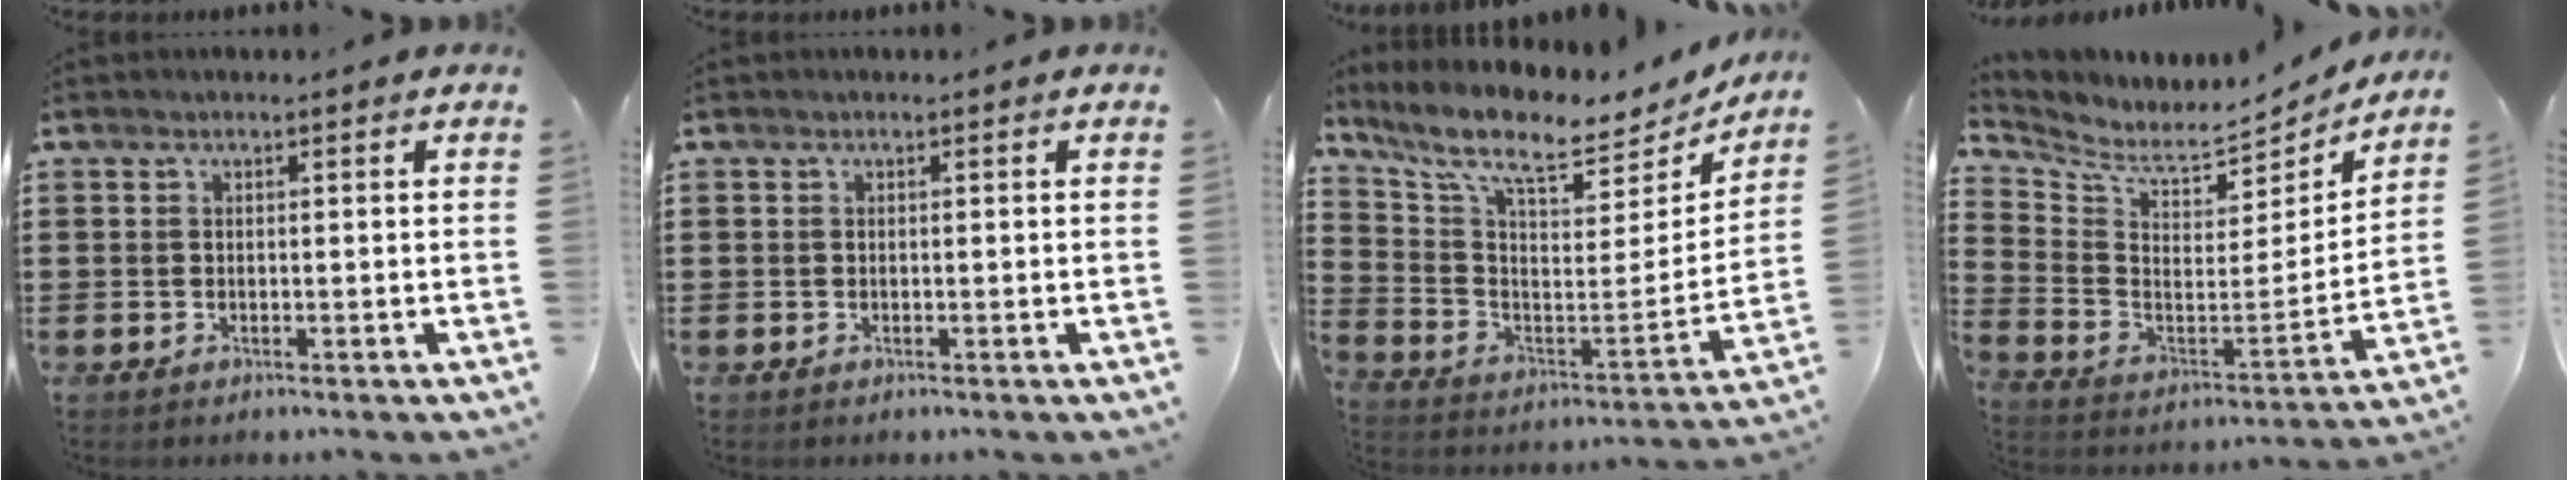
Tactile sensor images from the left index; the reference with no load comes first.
{"total": 0.0}
{"total": 9.3, "force": [7.7, 1.8, 5.0], "torque": [-0.132, -0.058, 0.128]}
{"total": 6.1, "force": [5.7, 1.2, 1.9], "torque": [-0.070, -0.057, 0.094]}